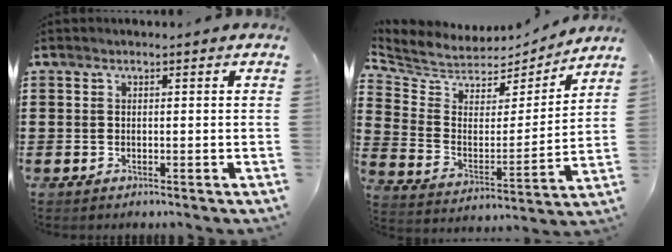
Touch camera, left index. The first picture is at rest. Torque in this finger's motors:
{"motor_torque": [-0.88, 0.62, -0.05, -0.04]}